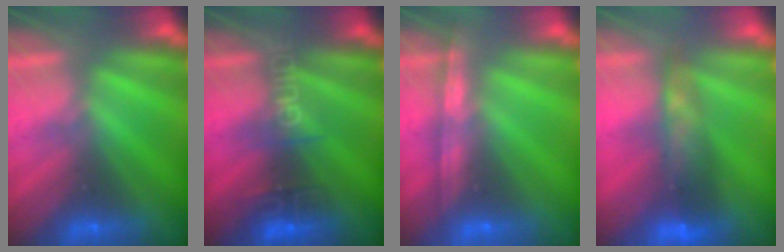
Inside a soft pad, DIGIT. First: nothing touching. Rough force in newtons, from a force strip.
{"total": 2.8}
{"total": 1.2}
{"total": 7.8}